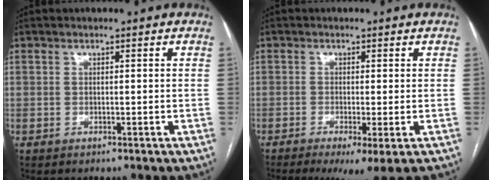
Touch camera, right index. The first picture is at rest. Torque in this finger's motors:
{"motor_torque": [1.54, -0.60, 0.35, 0.10]}